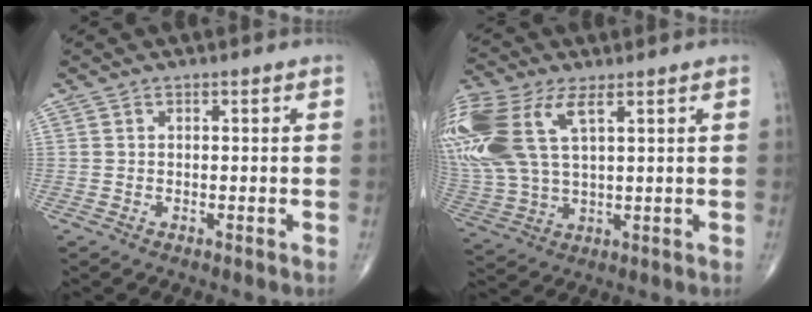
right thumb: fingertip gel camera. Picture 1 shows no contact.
{"total": 20.2, "force": [7.5, 10.1, 15.8], "torque": [-0.408, 0.009, 0.151]}